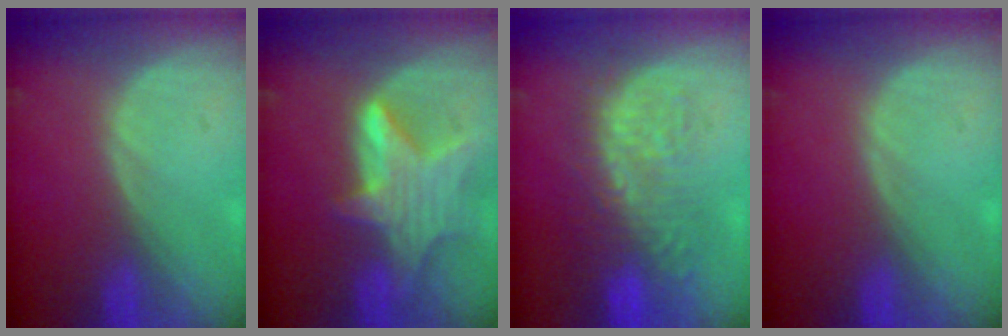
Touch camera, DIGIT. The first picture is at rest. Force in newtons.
{"total": 7.5, "press": 7.0, "slide": 2.9}
{"total": 10.8, "press": 9.7, "slide": 4.9}
{"total": 0.0}